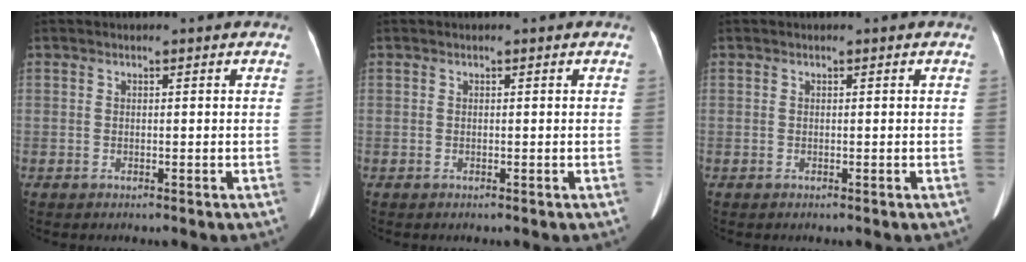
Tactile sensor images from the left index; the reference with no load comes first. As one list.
[{"total": 0.0}, {"total": 0.0}]